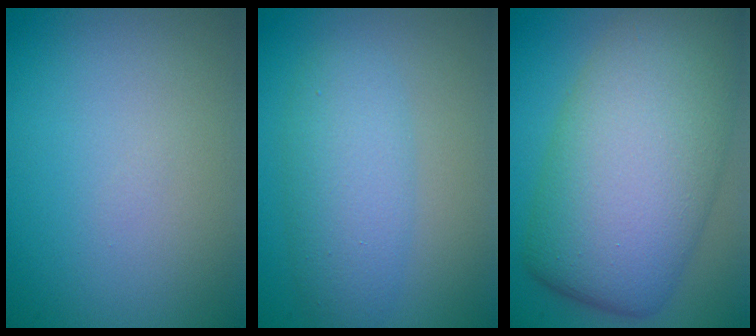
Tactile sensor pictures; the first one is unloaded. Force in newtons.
{"total": 4.2, "press": 4.2, "slide": 0.1}
{"total": 12.2, "press": 12.2, "slide": 0.4}